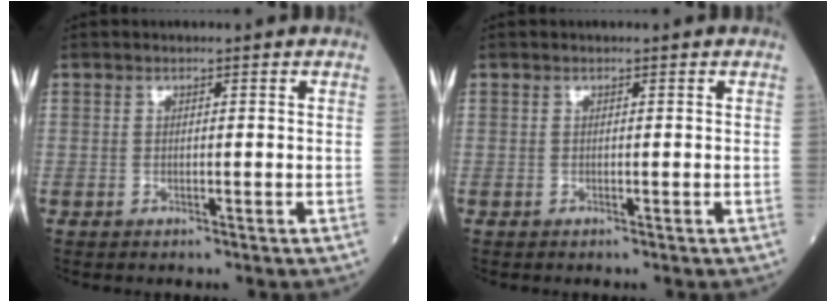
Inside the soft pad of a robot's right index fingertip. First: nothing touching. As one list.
[{"total": 0.0}]